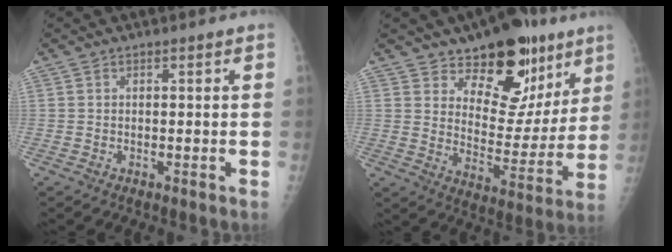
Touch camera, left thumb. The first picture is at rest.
{"total": 18.1, "force": [11.2, 10.0, 10.2], "torque": [-0.078, -0.067, 0.169]}